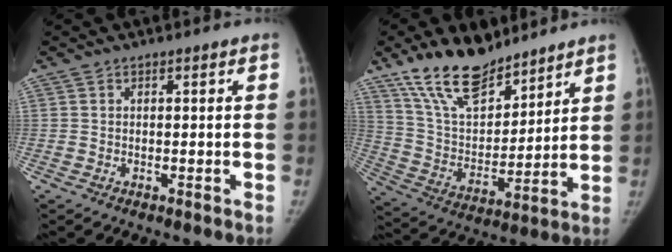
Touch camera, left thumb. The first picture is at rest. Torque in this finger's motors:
{"motor_torque": [1.67, 1.64, 1.43, -1.34, 0.13]}